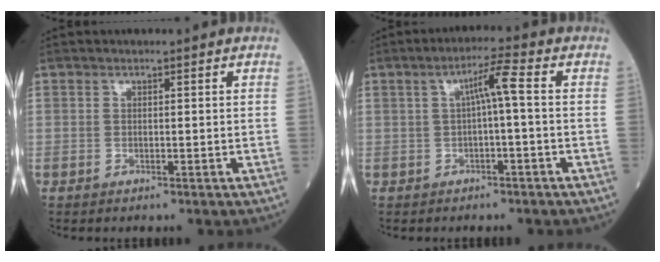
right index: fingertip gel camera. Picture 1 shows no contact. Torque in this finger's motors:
{"motor_torque": [0.72, 0.16, 0.26, 0.08]}